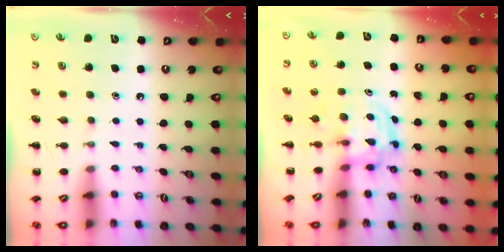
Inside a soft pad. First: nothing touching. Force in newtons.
{"total": 2.7, "press": 2.7, "slide": 0.3}